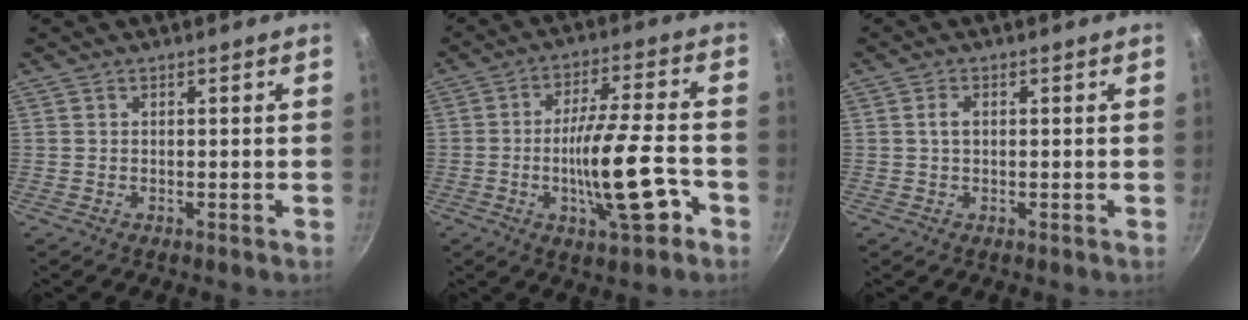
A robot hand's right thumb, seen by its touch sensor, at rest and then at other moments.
{"total": 14.6, "force": [-4.8, 3.6, 13.3], "torque": [-0.208, 0.021, -0.078]}
{"total": 1.9, "force": [0.3, 1.2, 1.5], "torque": [-0.024, 0.004, 0.004]}